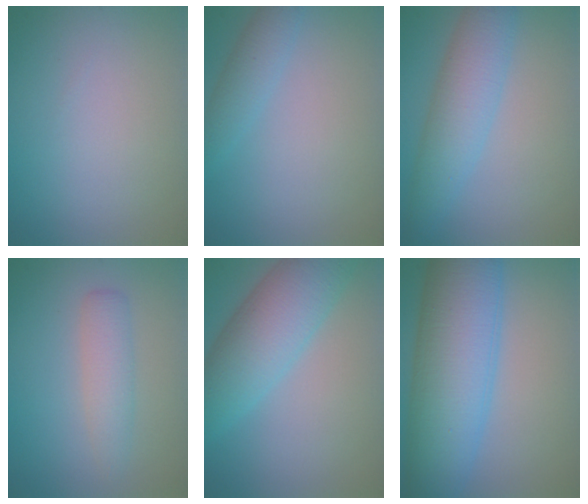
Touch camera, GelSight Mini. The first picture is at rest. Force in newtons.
{"total": 2.3, "press": 2.3, "slide": 0.1}
{"total": 5.0, "press": 5.0, "slide": 0.1}
{"total": 2.5, "press": 2.5, "slide": 0.0}
{"total": 7.5, "press": 7.5, "slide": 0.1}
{"total": 11.0, "press": 11.0, "slide": 0.4}